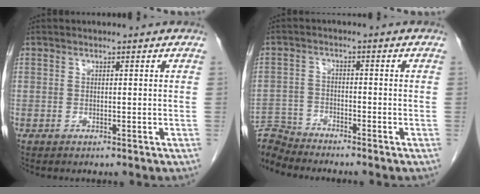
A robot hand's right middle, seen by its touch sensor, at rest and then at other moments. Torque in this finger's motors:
{"motor_torque": [-0.06, 0.18, -0.09, -0.03]}